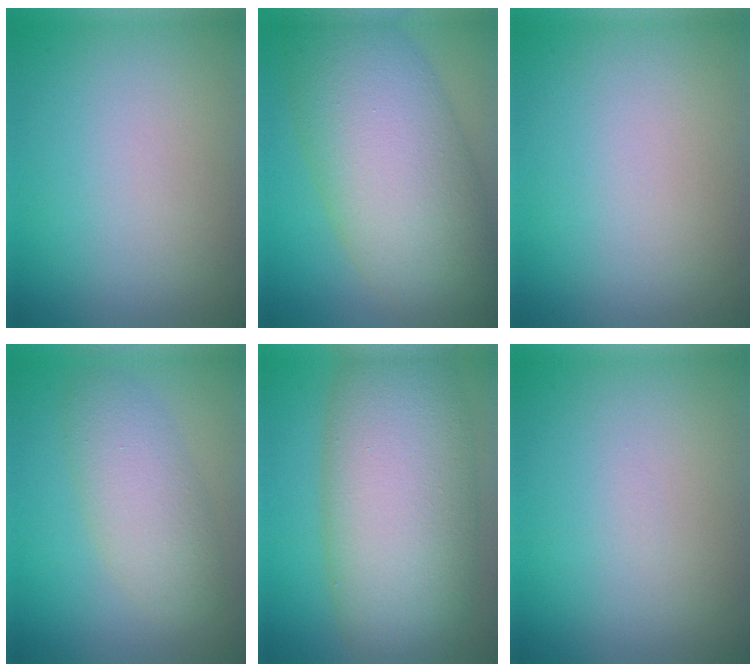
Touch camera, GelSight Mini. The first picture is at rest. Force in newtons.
{"total": 12.1, "press": 12.1, "slide": 0.4}
{"total": 0.0}
{"total": 4.2, "press": 4.2, "slide": 0.4}
{"total": 12.1, "press": 12.1, "slide": 0.6}
{"total": 0.0}